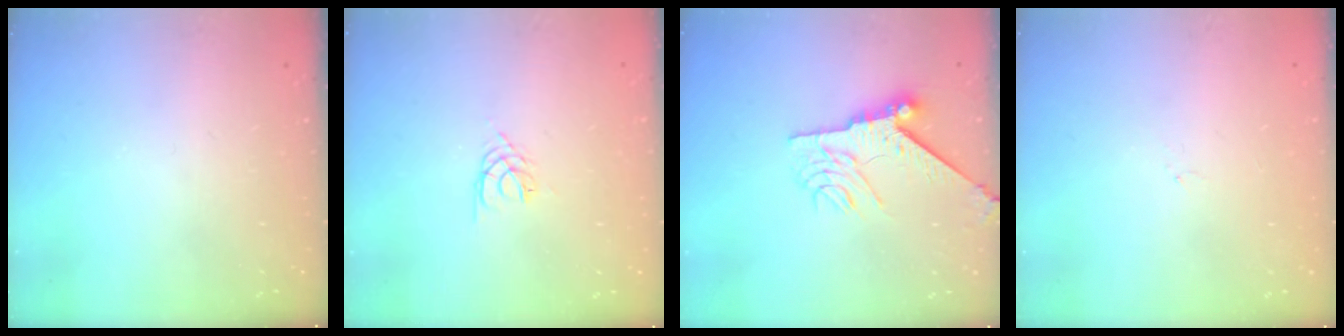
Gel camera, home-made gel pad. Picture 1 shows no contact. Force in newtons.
{"total": 3.6, "press": 3.6, "slide": 0.5}
{"total": 9.3, "press": 9.2, "slide": 1.1}
{"total": 0.0}